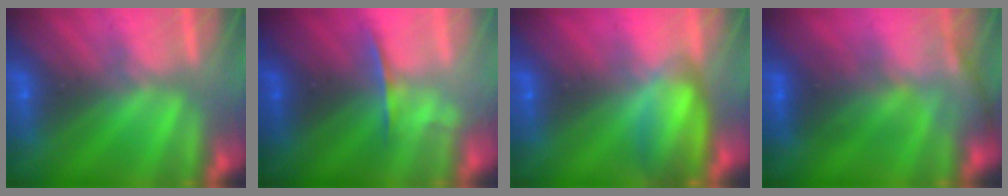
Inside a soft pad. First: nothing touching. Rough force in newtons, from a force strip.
{"total": 1.7}
{"total": 6.9}
{"total": 2.7}